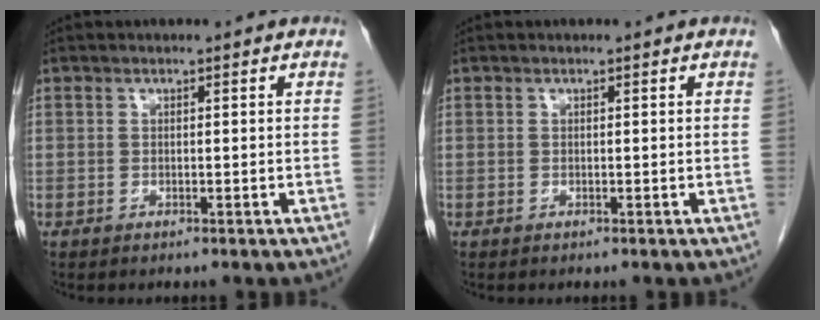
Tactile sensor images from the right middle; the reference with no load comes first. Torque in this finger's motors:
{"motor_torque": [0.00, 0.00, 0.00, 0.00]}